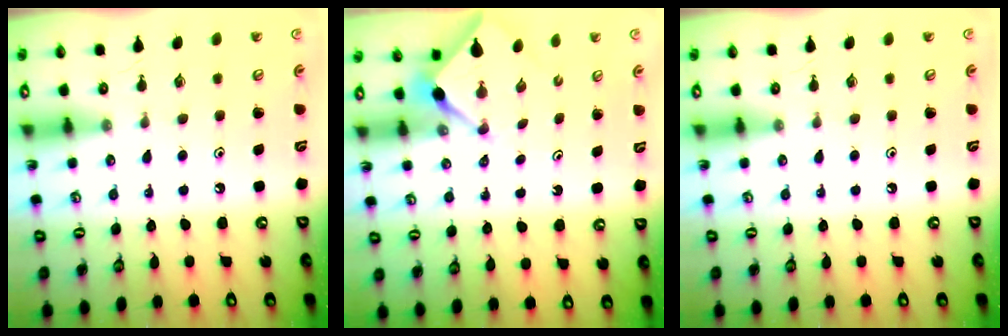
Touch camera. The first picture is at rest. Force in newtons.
{"total": 3.0, "press": 2.9, "slide": 0.4}
{"total": 0.0}